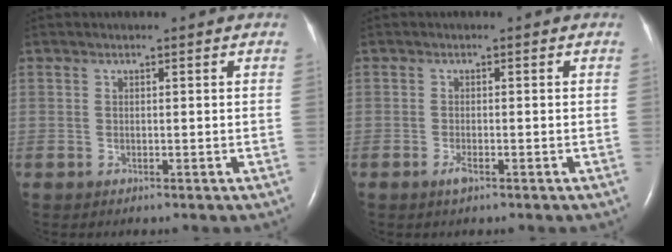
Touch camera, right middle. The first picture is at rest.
{"total": 1.3, "force": [-0.8, 0.2, 1.0], "torque": [-0.025, -0.002, -0.015]}